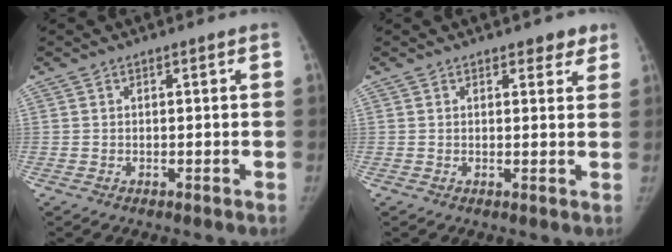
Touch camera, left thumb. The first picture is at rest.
{"total": 3.0, "force": [2.2, 1.6, 1.4], "torque": [0.009, -0.010, 0.025]}